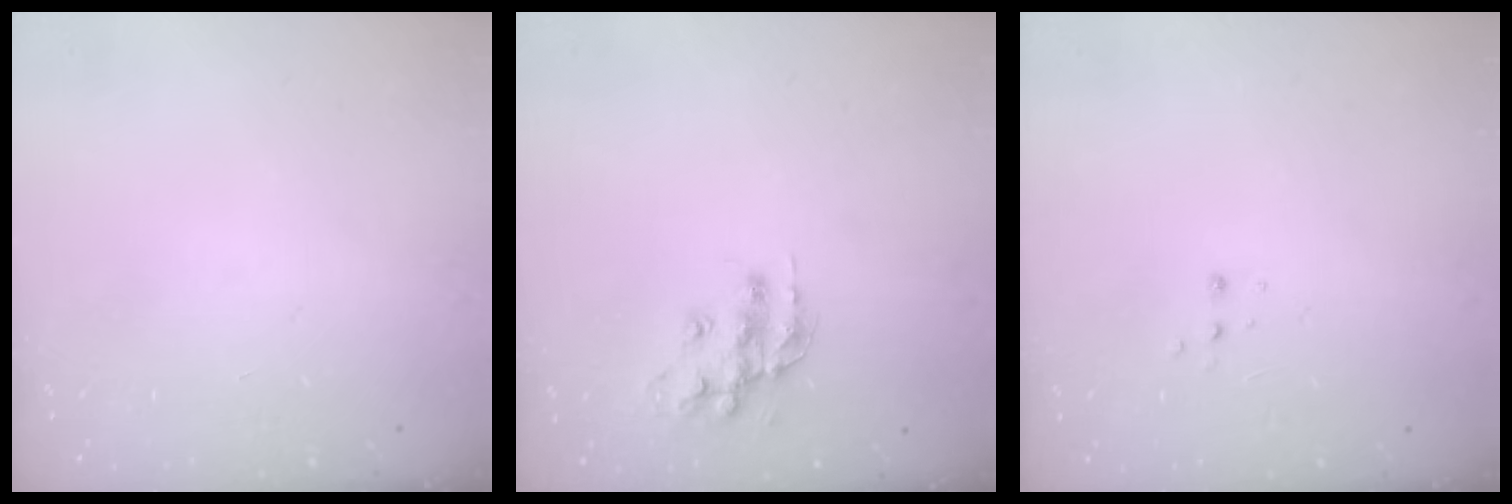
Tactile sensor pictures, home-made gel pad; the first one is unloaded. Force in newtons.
{"total": 12.5, "press": 12.5, "slide": 0.9}
{"total": 2.7, "press": 2.7, "slide": 0.5}